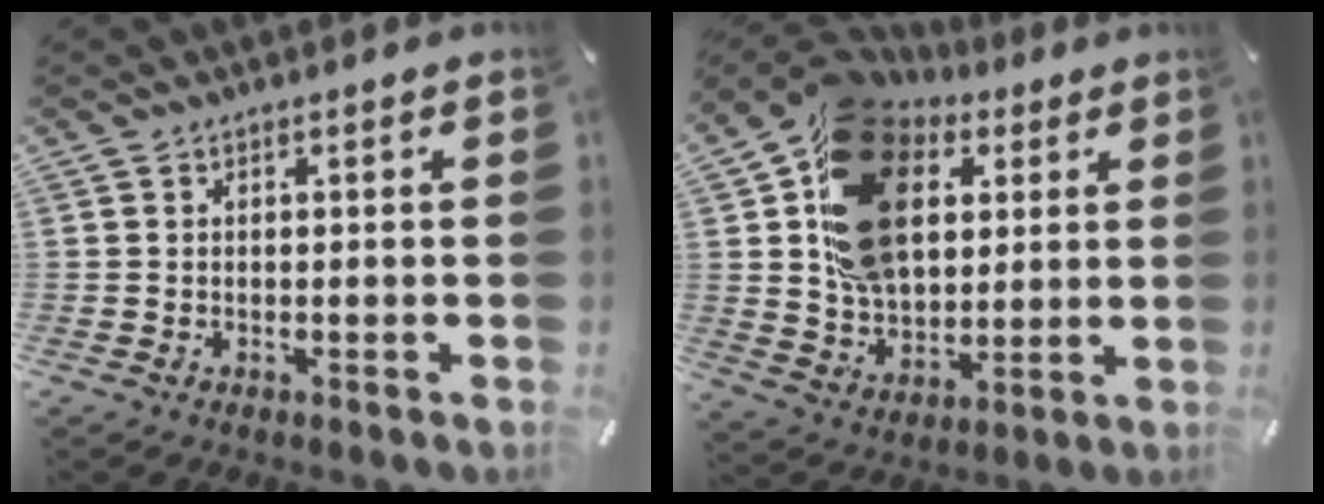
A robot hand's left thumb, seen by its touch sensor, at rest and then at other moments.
{"total": 21.2, "force": [7.0, 15.1, 13.0], "torque": [-0.239, -0.014, 0.130]}